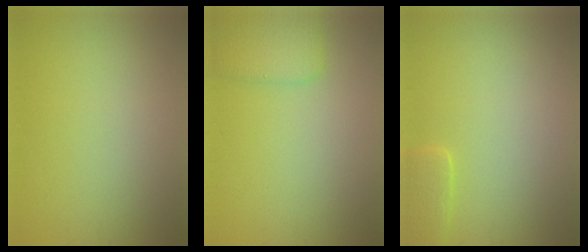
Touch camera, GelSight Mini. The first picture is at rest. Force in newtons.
{"total": 2.9, "press": 2.9, "slide": 0.1}
{"total": 1.7, "press": 1.7, "slide": 0.1}